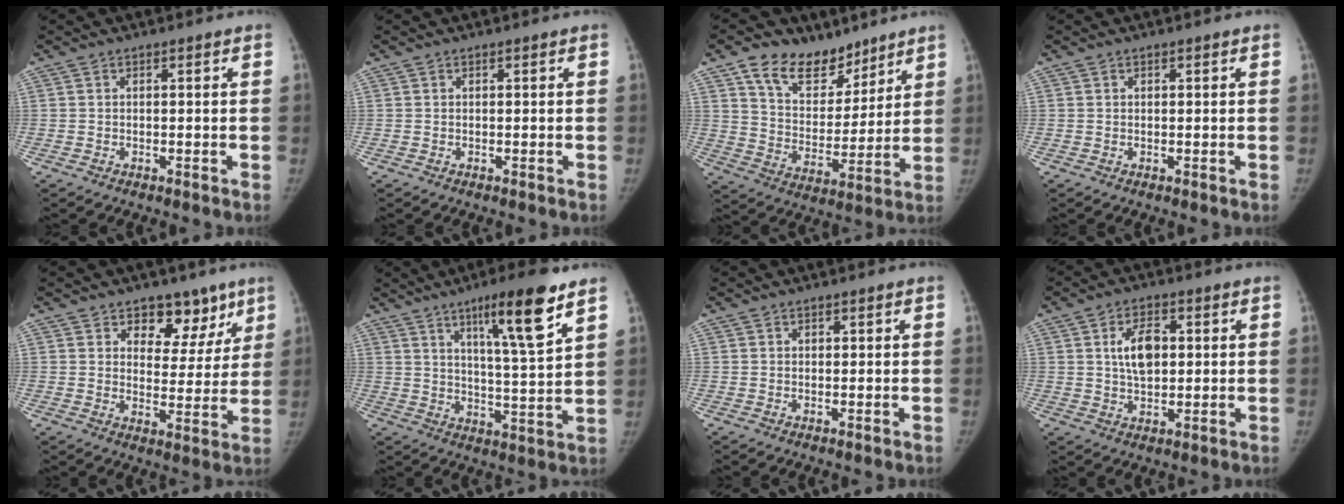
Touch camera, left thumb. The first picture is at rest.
{"total": 0.0}
{"total": 14.8, "force": [10.2, 9.1, 5.6], "torque": [-0.046, -0.059, 0.181]}
{"total": 0.0}
{"total": 10.3, "force": [6.6, 6.6, 4.4], "torque": [-0.005, -0.033, 0.095]}
{"total": 14.2, "force": [8.2, 1.6, 11.4], "torque": [-0.174, -0.045, 0.131]}
{"total": 0.6, "force": [0.2, 0.5, 0.1], "torque": [0.006, 0.000, 0.002]}
{"total": 7.5, "force": [1.4, 4.5, 5.8], "torque": [-0.081, -0.002, 0.024]}